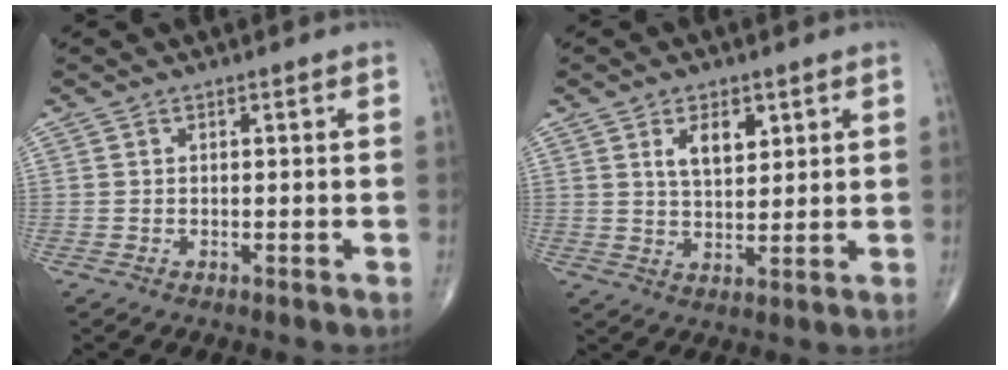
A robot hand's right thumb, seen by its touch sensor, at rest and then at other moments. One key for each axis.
{"total": 6.0, "fx": 2.7, "fy": 3.2, "fz": 4.3, "tx": -0.057, "ty": -0.020, "tz": 0.049}